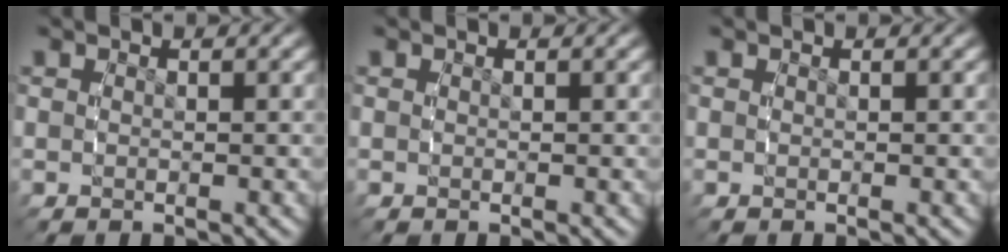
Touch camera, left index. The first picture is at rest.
{"total": 0.0}
{"total": 0.0}